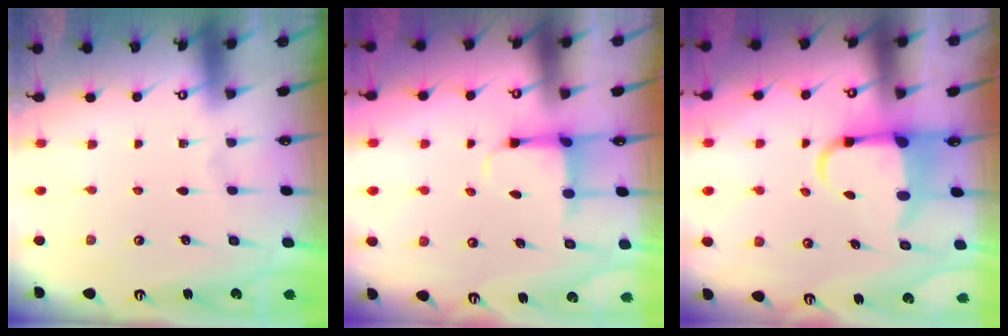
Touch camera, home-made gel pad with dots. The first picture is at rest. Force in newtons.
{"total": 3.8, "press": 3.5, "slide": 1.3}
{"total": 5.6, "press": 5.5, "slide": 1.2}